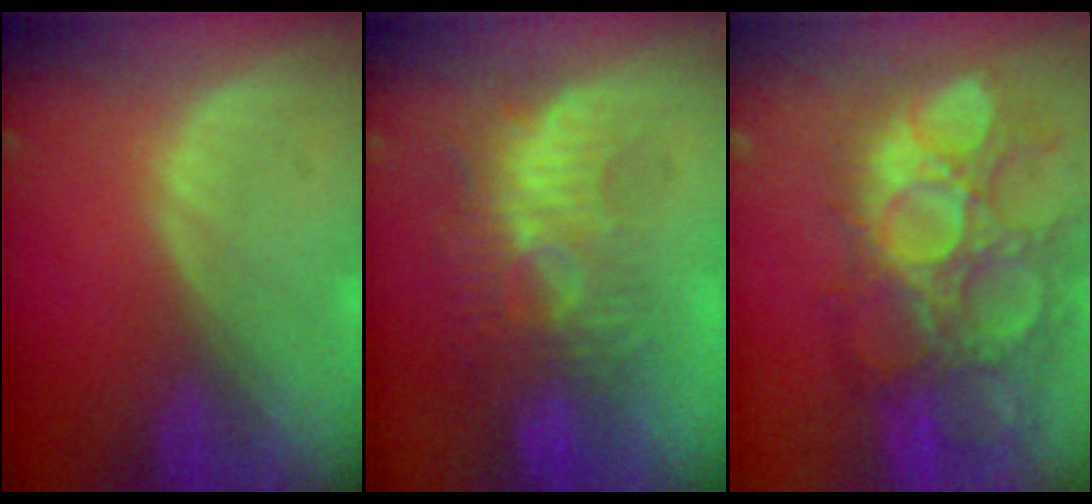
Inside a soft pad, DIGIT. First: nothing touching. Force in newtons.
{"total": 9.4, "press": 8.7, "slide": 3.6}
{"total": 13.5, "press": 12.4, "slide": 5.4}